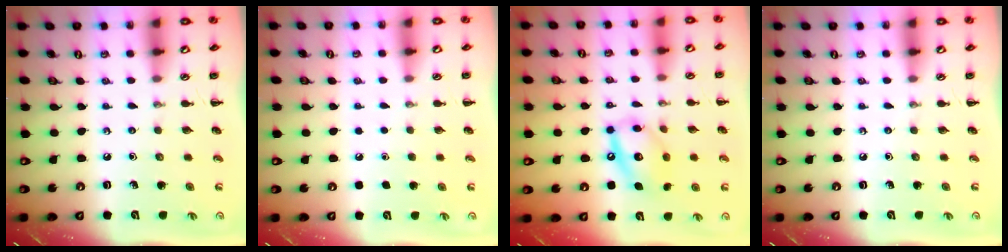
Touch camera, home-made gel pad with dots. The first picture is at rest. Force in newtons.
{"total": 1.8, "press": 1.7, "slide": 0.1}
{"total": 13.8, "press": 13.6, "slide": 2.5}
{"total": 0.0}